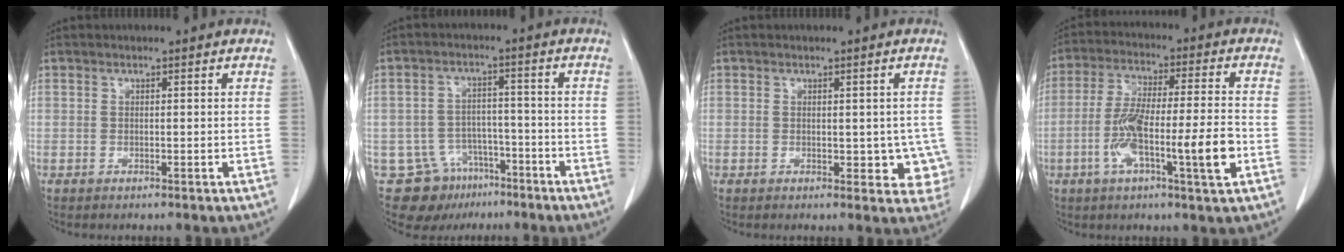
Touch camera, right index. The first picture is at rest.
{"total": 9.7, "force": [-6.2, 7.2, 2.0], "torque": [-0.039, 0.023, -0.089]}
{"total": 5.0, "force": [-0.3, 3.1, 3.9], "torque": [-0.018, 0.003, 0.001]}
{"total": 13.2, "force": [-3.8, 1.1, 12.6], "torque": [-0.225, 0.001, -0.069]}